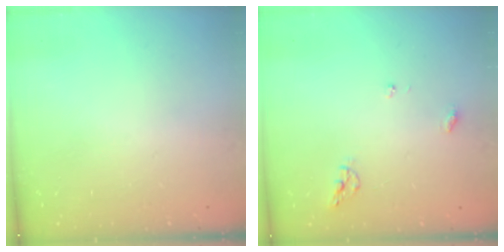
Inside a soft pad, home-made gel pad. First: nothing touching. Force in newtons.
{"total": 5.9, "press": 5.9, "slide": 0.6}